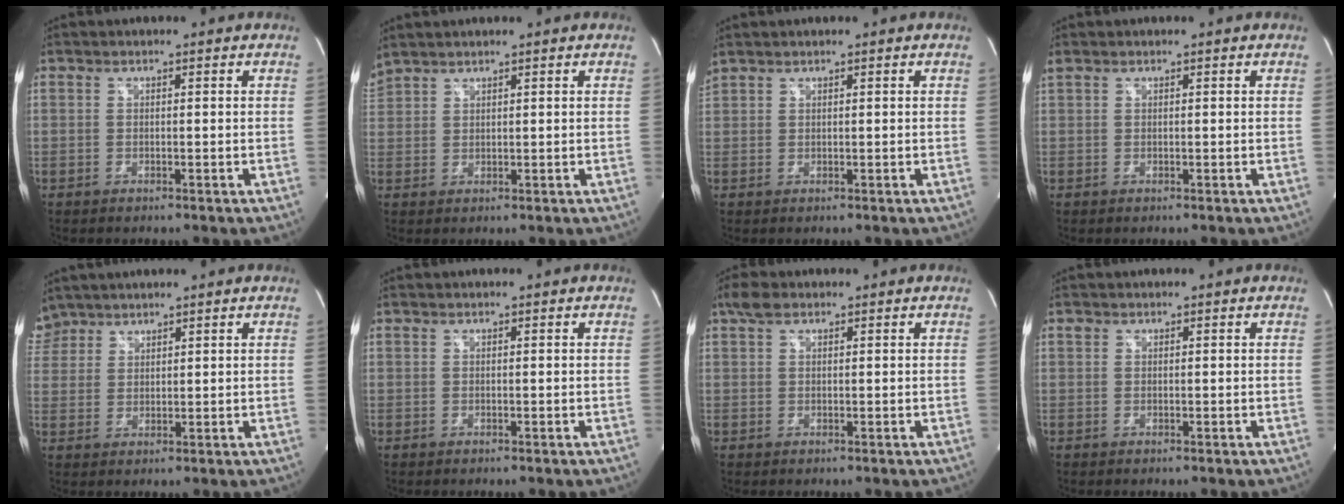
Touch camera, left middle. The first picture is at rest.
{"total": 3.7, "force": [3.5, 0.2, 1.2], "torque": [-0.039, 0.030, 0.075]}
{"total": 2.1, "force": [1.8, -0.1, 1.0], "torque": [-0.040, 0.030, 0.045]}
{"total": 0.6, "force": [0.5, 0.0, 0.3], "torque": [-0.025, 0.020, 0.019]}
{"total": 5.0, "force": [4.3, 2.5, 0.0], "torque": [-0.002, 0.016, 0.091]}
{"total": 0.0}
{"total": 2.3, "force": [1.6, 1.1, 1.3], "torque": [-0.031, 0.019, 0.031]}
{"total": 0.5, "force": [0.3, 0.4, 0.1], "torque": [-0.001, 0.005, 0.006]}